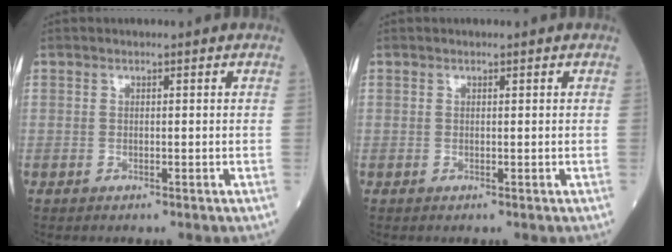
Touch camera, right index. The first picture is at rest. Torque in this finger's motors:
{"motor_torque": [-0.08, 0.01, -0.04, -0.01]}